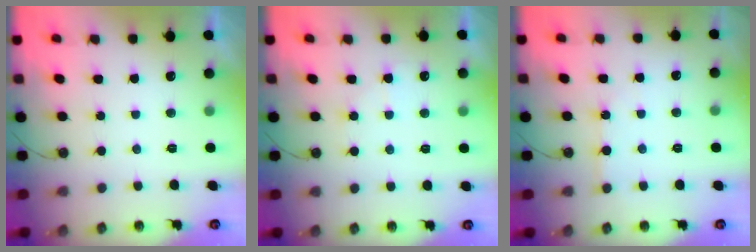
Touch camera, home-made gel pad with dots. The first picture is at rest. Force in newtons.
{"total": 5.0, "press": 5.0, "slide": 0.6}
{"total": 5.5, "press": 5.5, "slide": 0.6}